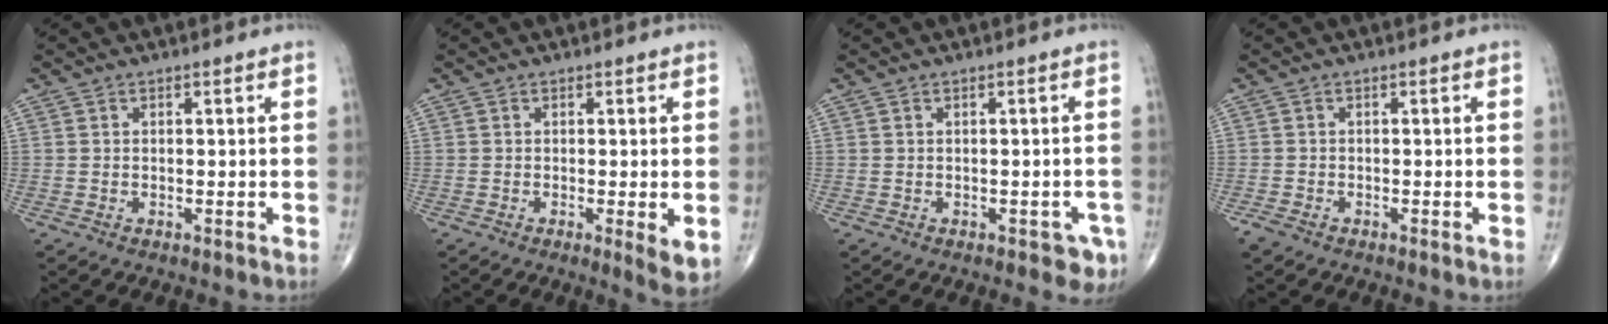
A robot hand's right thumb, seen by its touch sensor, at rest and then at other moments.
{"total": 4.2, "force": [-0.6, 0.9, 4.0], "torque": [-0.063, -0.016, -0.011]}
{"total": 3.5, "force": [-1.5, 1.8, 2.6], "torque": [-0.014, 0.003, -0.014]}
{"total": 1.9, "force": [-1.2, 0.9, 1.0], "torque": [-0.028, -0.003, -0.024]}